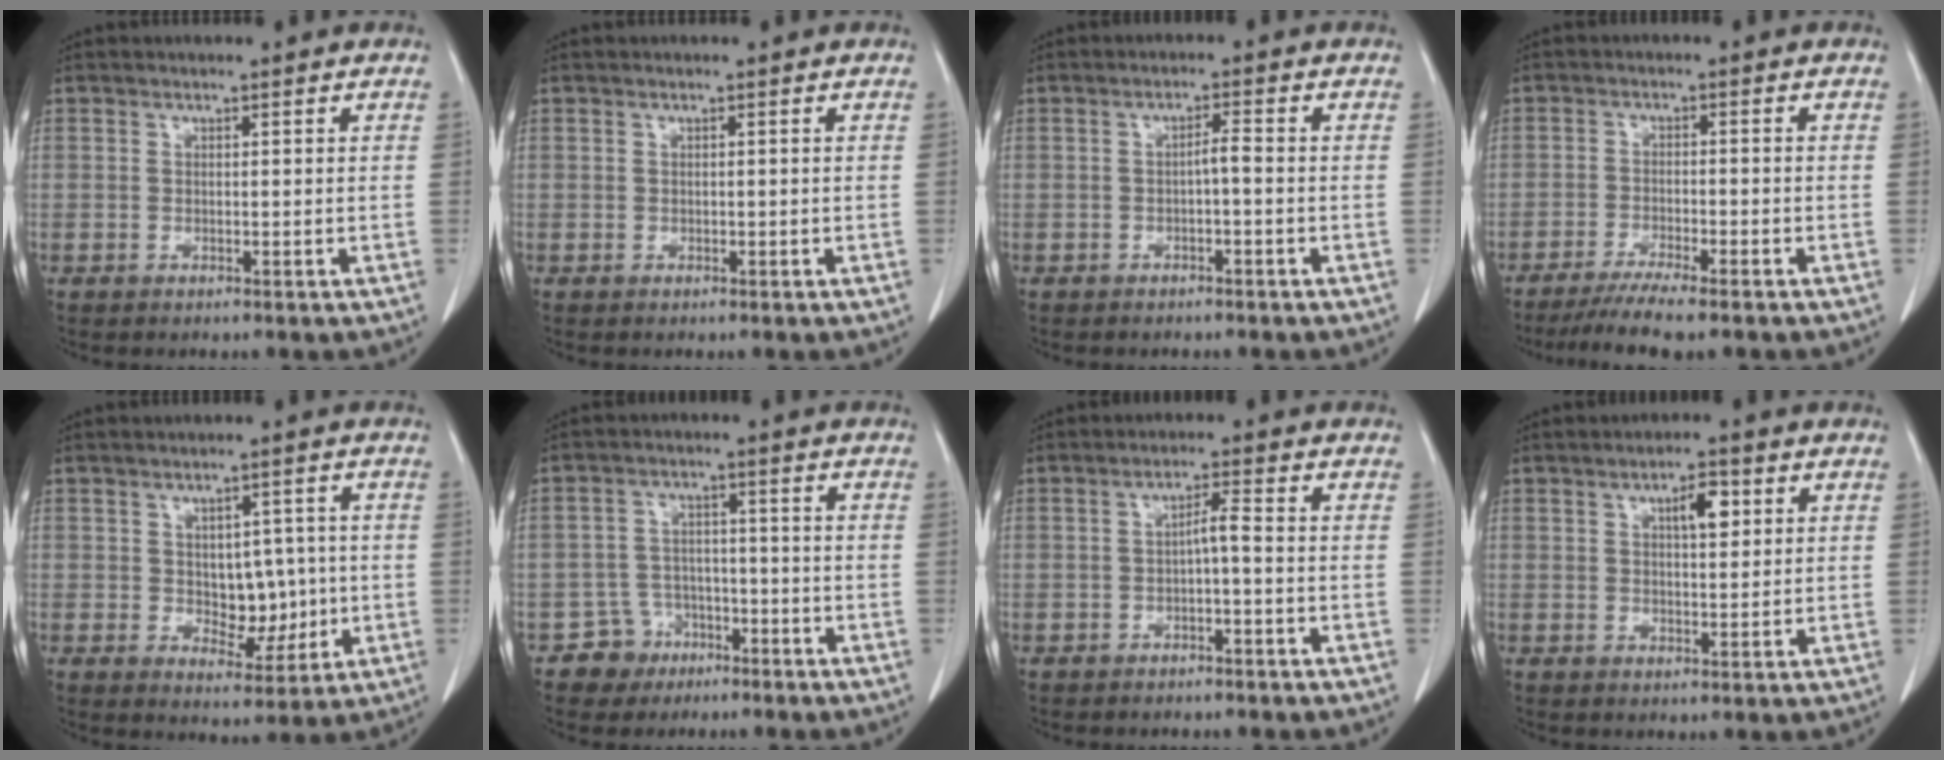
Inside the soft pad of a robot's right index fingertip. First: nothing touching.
{"total": 0.0}
{"total": 1.8, "force": [-0.5, 0.2, 1.7], "torque": [-0.028, 0.004, -0.008]}
{"total": 7.6, "force": [-6.1, -0.3, 4.5], "torque": [-0.067, -0.020, -0.099]}
{"total": 6.5, "force": [-0.1, 4.2, 5.0], "torque": [-0.062, 0.007, 0.014]}
{"total": 5.1, "force": [-3.2, 4.0, -0.1], "torque": [0.013, 0.014, -0.051]}
{"total": 2.5, "force": [-0.7, 0.2, 2.4], "torque": [-0.041, 0.006, -0.012]}
{"total": 4.3, "force": [1.7, 1.4, 3.7], "torque": [-0.060, 0.004, 0.026]}